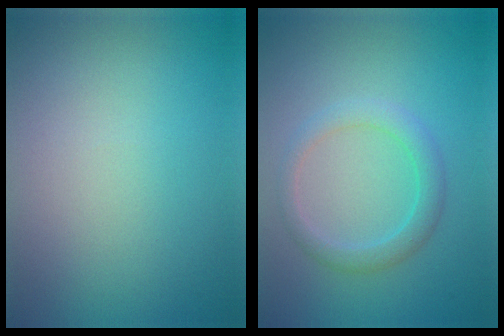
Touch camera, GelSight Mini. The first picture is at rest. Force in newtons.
{"total": 2.4, "press": 2.4, "slide": 0.1}